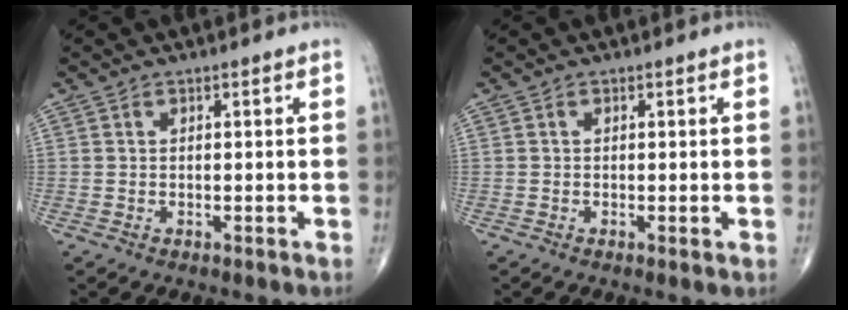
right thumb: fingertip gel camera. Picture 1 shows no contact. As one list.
[{"total": 0.6, "force": [-0.1, 0.1, 0.5], "torque": [-0.013, -0.003, -0.004]}]